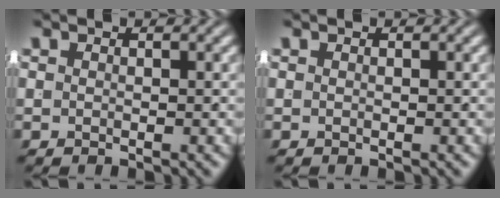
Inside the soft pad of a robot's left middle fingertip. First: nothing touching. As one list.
[{"total": 0.0}]